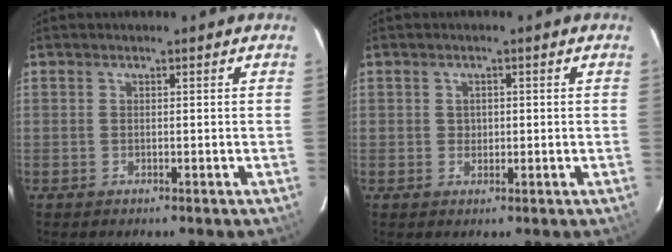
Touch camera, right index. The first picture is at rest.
{"total": 1.5, "force": [0.1, 1.4, 0.5], "torque": [-0.004, 0.004, 0.001]}